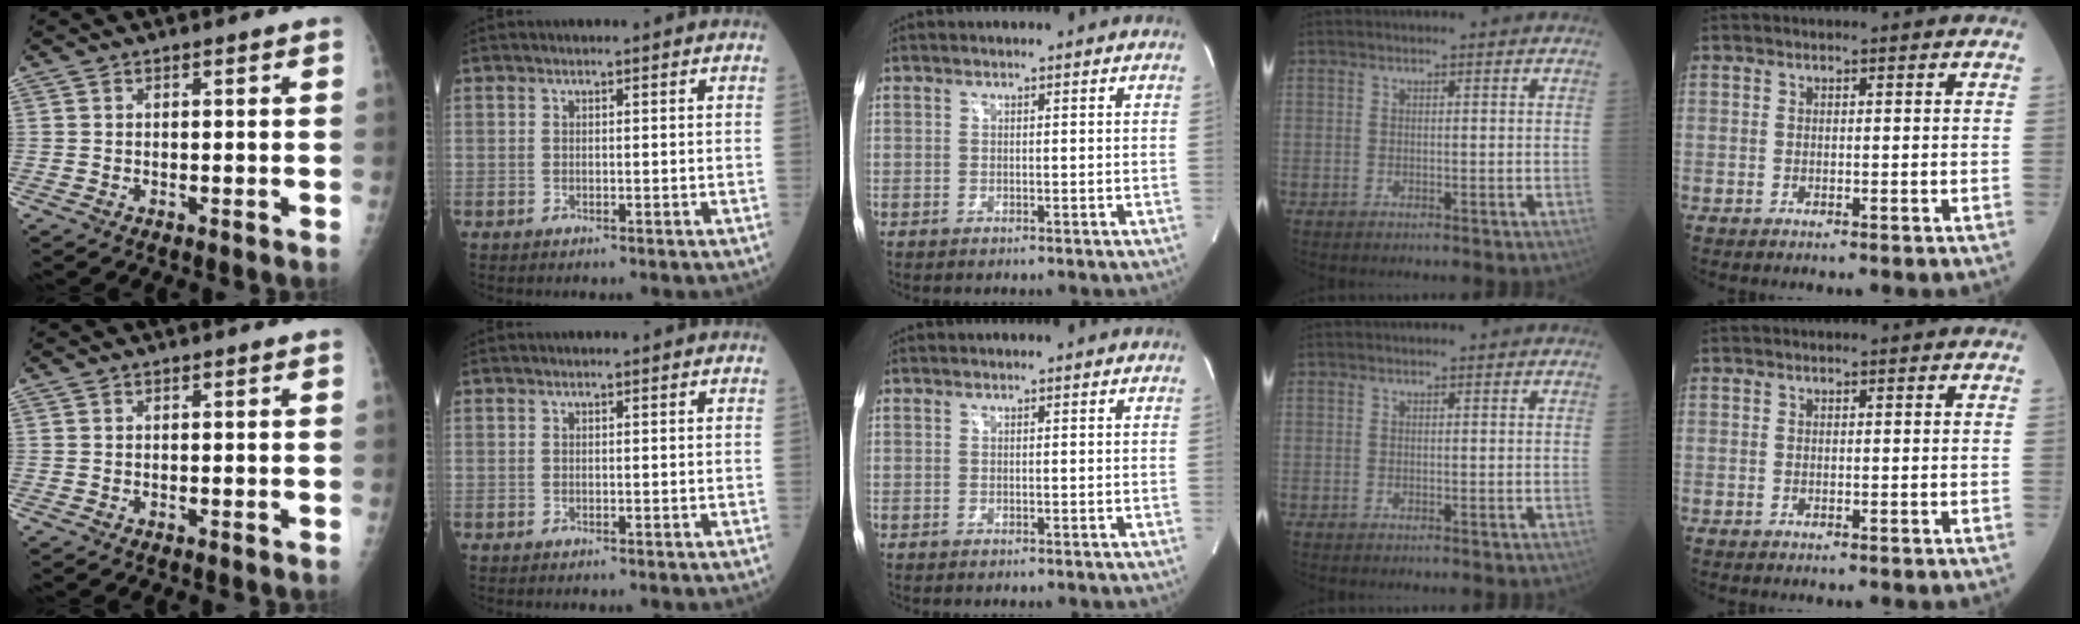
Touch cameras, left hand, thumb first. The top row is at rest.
{}